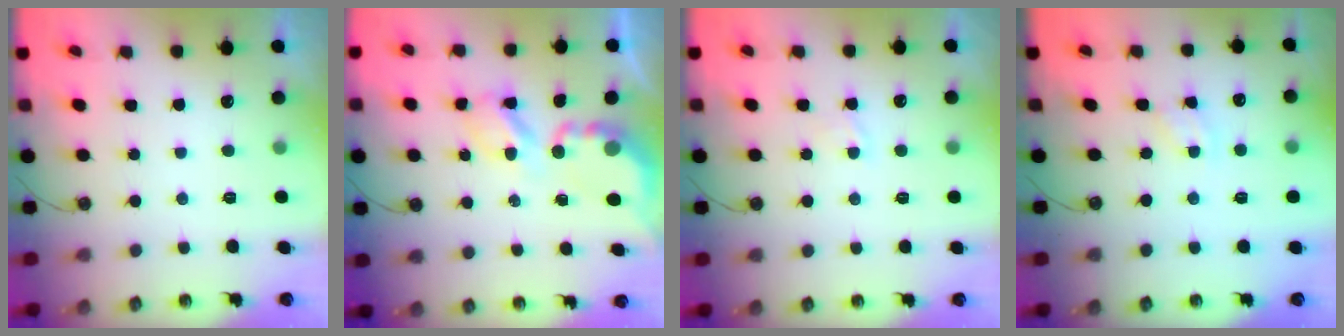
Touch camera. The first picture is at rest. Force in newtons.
{"total": 5.4, "press": 5.4, "slide": 0.5}
{"total": 2.8, "press": 2.8, "slide": 0.4}
{"total": 2.0, "press": 2.0, "slide": 0.3}